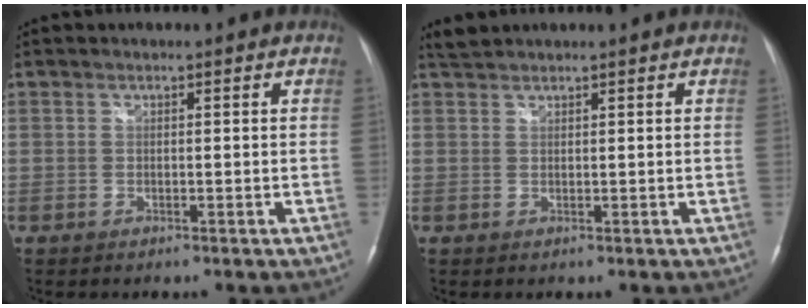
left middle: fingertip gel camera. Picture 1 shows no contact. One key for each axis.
{"total": 1.6, "fx": 1.6, "fy": 0.2, "fz": 0.1, "tx": -0.010, "ty": 0.012, "tz": 0.035}